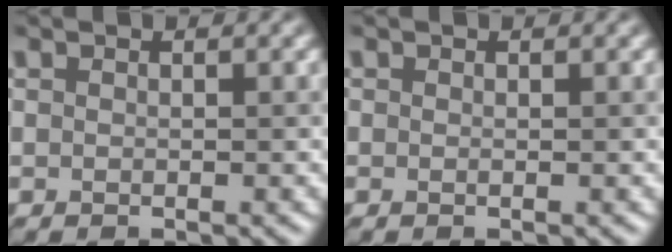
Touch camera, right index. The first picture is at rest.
{"total": 0.0}